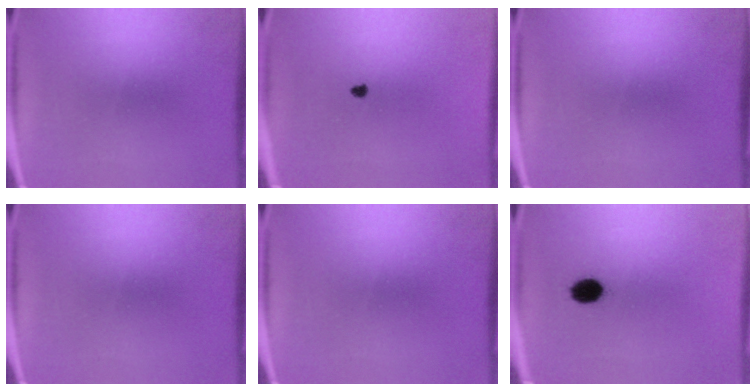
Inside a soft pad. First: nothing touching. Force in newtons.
{"total": 1.0}
{"total": 0.0}
{"total": 0.0}
{"total": 0.0}
{"total": 4.7}